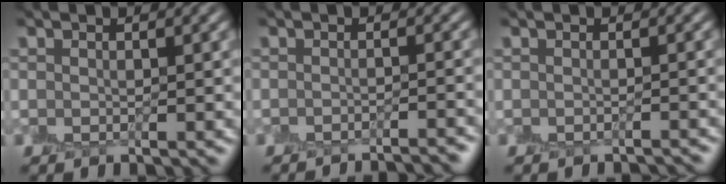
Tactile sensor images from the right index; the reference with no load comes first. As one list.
[{"total": 3.7, "force": [-3.6, 0.2, 0.8], "torque": [-0.007, 0.005, -0.042]}, {"total": 1.4, "force": [-1.4, -0.1, -0.1], "torque": [0.006, -0.010, -0.022]}]